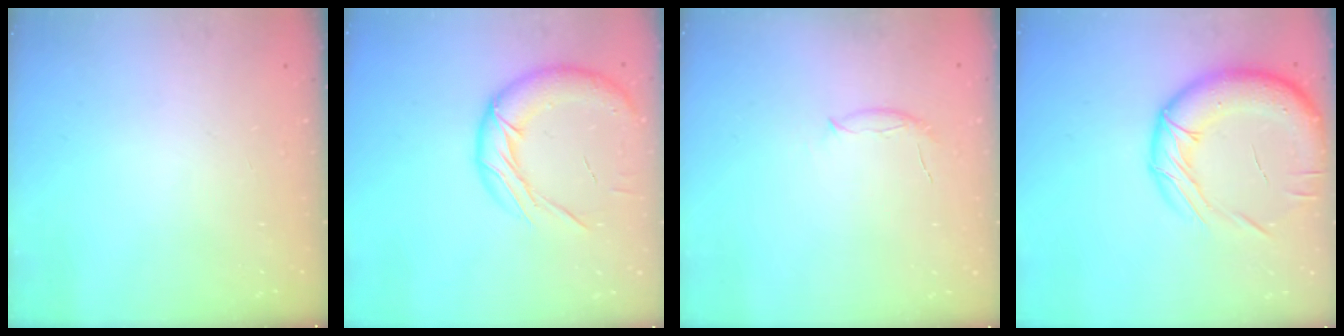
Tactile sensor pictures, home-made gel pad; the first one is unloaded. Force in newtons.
{"total": 15.9, "press": 15.7, "slide": 1.9}
{"total": 5.6, "press": 5.5, "slide": 0.9}
{"total": 20.3, "press": 19.9, "slide": 4.2}